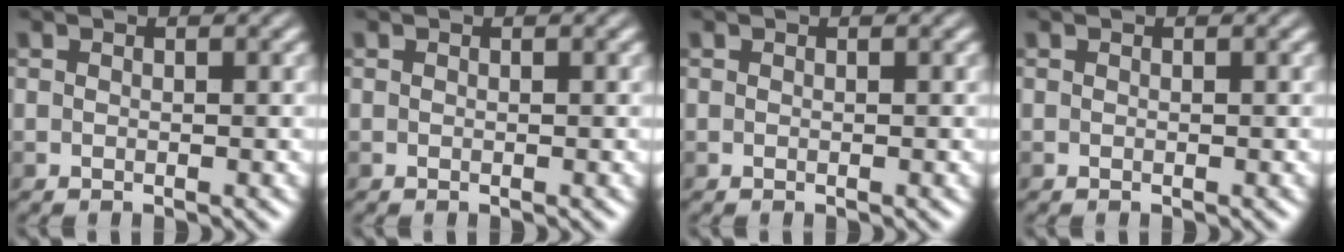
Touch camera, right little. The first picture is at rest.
{"total": 0.0}
{"total": 0.0}
{"total": 0.0}